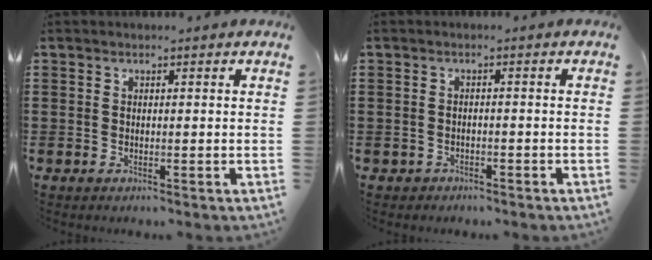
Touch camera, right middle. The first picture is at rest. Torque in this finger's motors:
{"motor_torque": [-0.18, -0.04, -0.01, -0.01]}